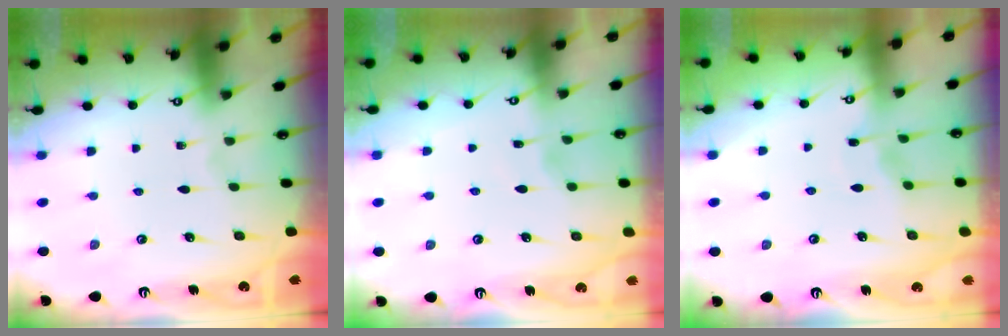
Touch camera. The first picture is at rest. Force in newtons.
{"total": 2.3, "press": 2.3, "slide": 0.3}
{"total": 3.0, "press": 2.9, "slide": 0.4}